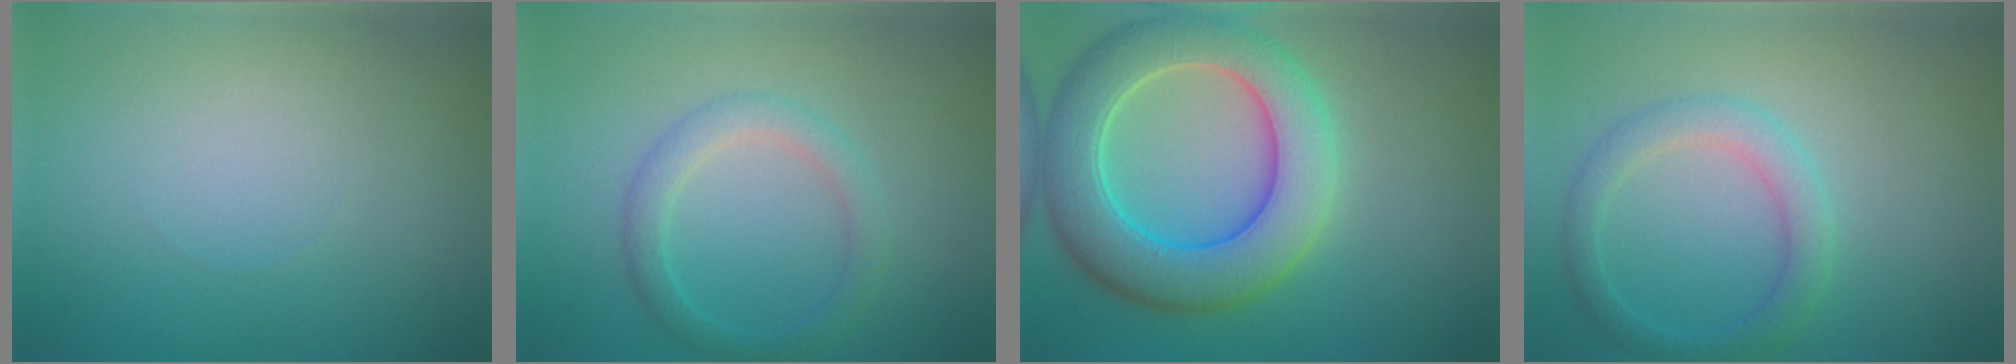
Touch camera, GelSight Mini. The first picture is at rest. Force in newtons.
{"total": 2.4, "press": 2.4, "slide": 0.1}
{"total": 8.9, "press": 8.8, "slide": 0.4}
{"total": 2.7, "press": 2.7, "slide": 0.2}